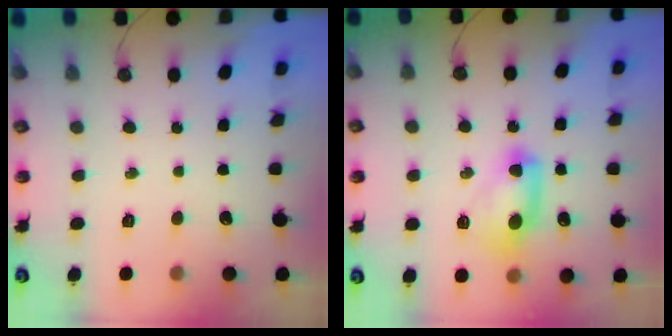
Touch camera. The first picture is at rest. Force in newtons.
{"total": 17.6, "press": 12.2, "slide": 12.7}